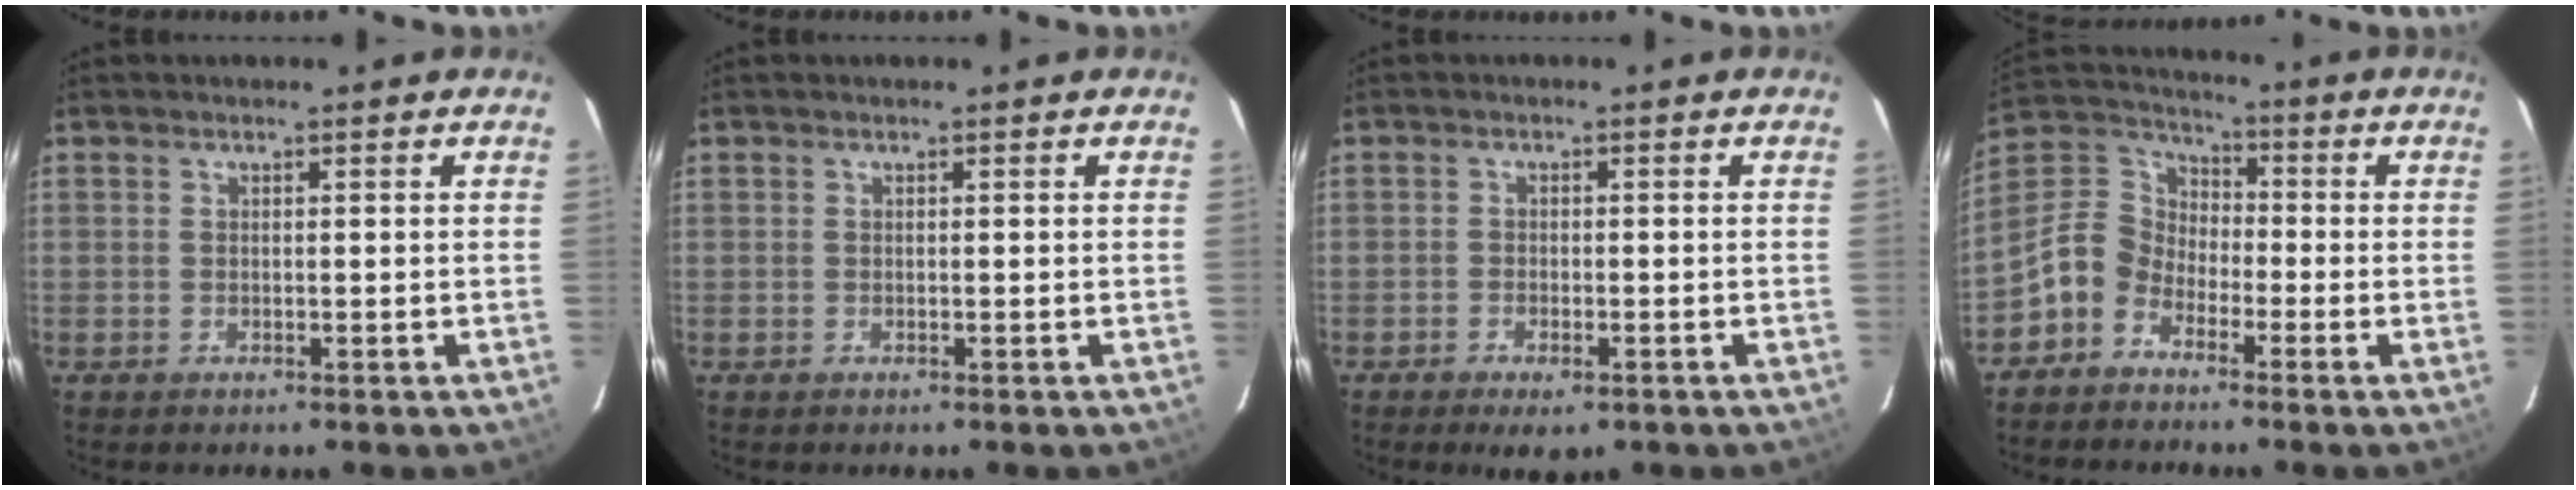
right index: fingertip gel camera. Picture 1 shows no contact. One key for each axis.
{"total": 0.0}
{"total": 4.3, "fx": -2.8, "fy": 1.9, "fz": 2.7, "tx": -0.063, "ty": -0.009, "tz": -0.047}
{"total": 8.5, "fx": -5.1, "fy": 6.2, "fz": 2.8, "tx": -0.065, "ty": 0.033, "tz": -0.122}